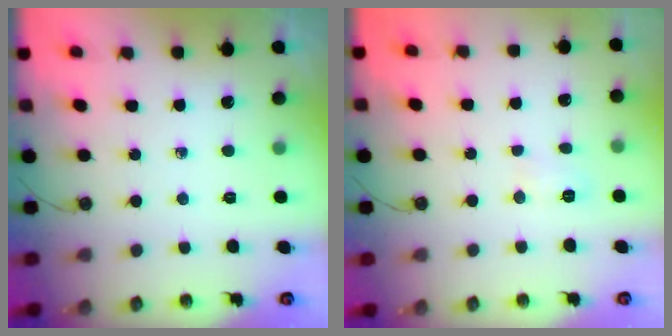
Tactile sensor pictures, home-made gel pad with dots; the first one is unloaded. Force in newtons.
{"total": 3.9, "press": 3.7, "slide": 1.1}